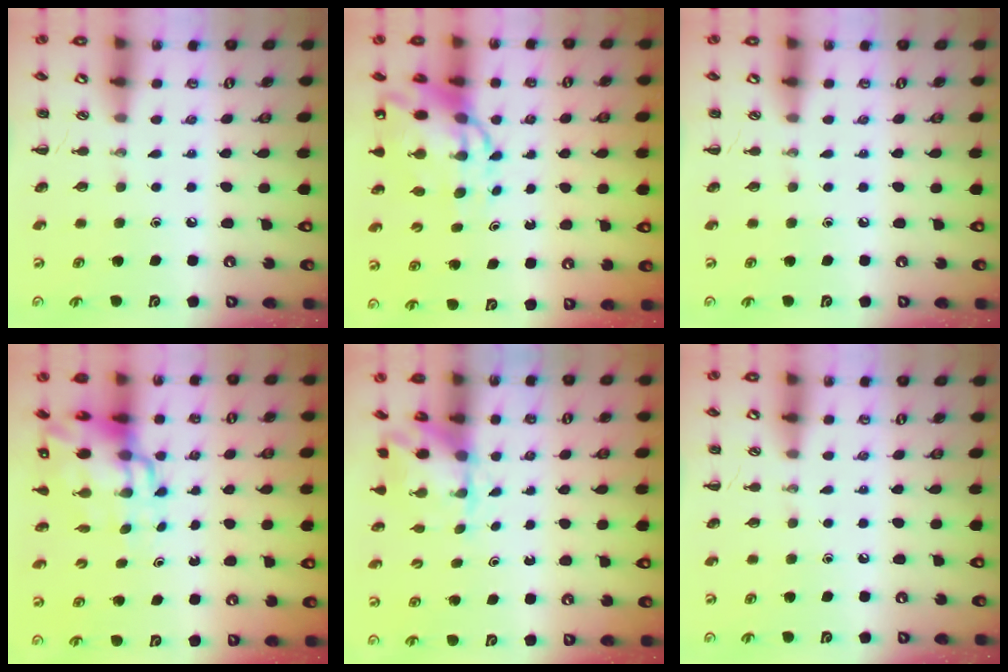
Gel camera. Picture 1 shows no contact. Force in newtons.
{"total": 10.6, "press": 10.2, "slide": 2.6}
{"total": 0.0}
{"total": 11.3, "press": 10.9, "slide": 3.1}
{"total": 3.7, "press": 3.5, "slide": 1.1}
{"total": 0.0}